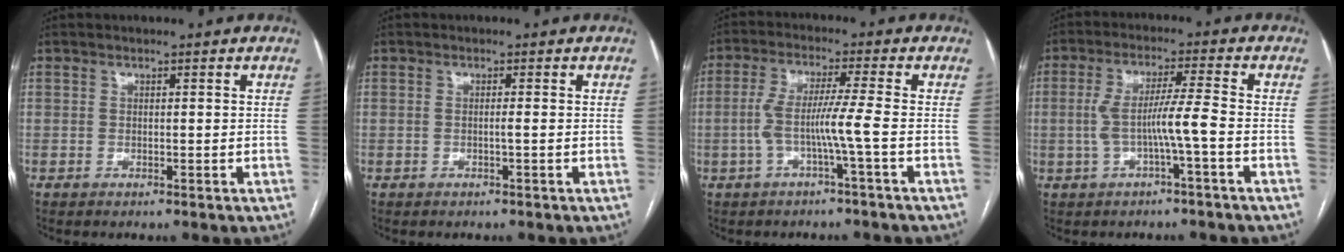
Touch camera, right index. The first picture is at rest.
{"total": 0.7, "force": [-0.2, -0.2, 0.6], "torque": [-0.009, 0.001, -0.004]}
{"total": 6.3, "force": [-1.7, -1.0, 6.0], "torque": [-0.122, 0.013, -0.030]}
{"total": 6.5, "force": [-1.6, -0.3, 6.3], "torque": [-0.127, 0.017, -0.025]}